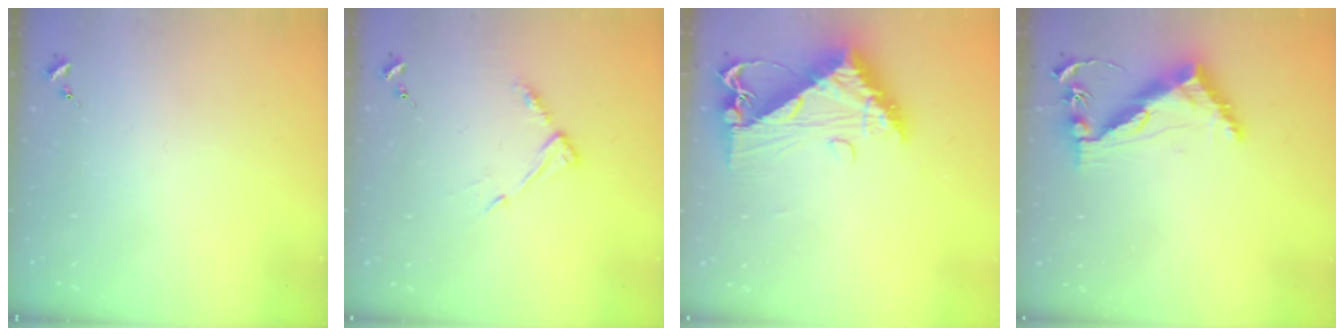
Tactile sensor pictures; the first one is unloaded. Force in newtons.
{"total": 6.8, "press": 6.8, "slide": 0.5}
{"total": 12.7, "press": 12.7, "slide": 1.3}
{"total": 12.8, "press": 12.8, "slide": 0.8}